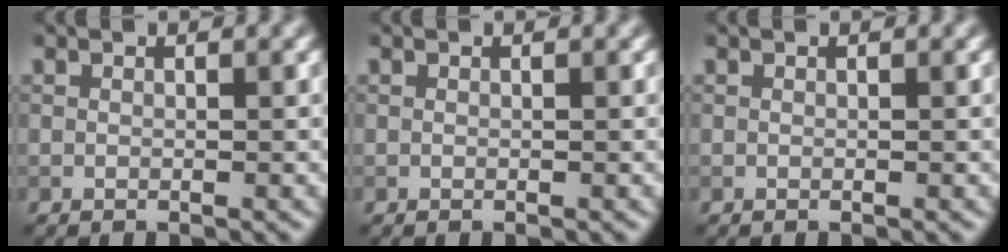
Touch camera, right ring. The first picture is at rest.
{"total": 0.0}
{"total": 0.0}